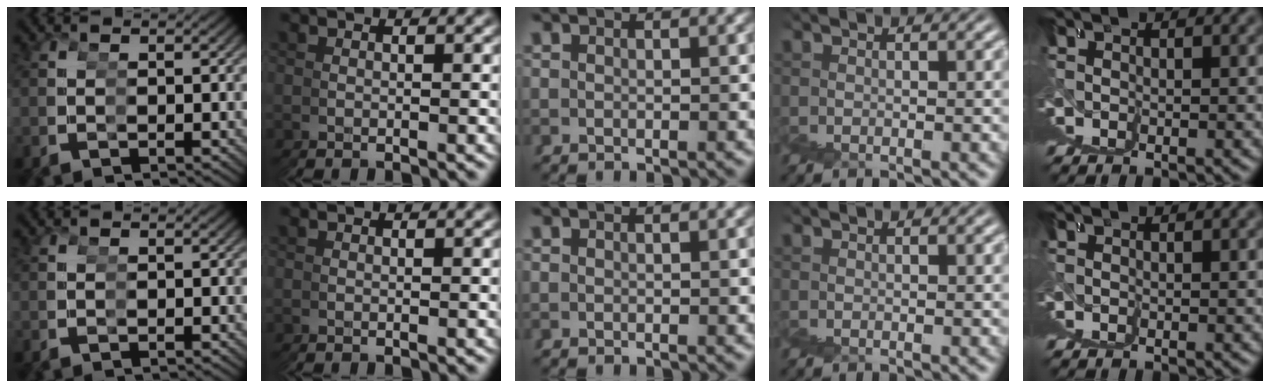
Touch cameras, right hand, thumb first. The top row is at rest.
{}